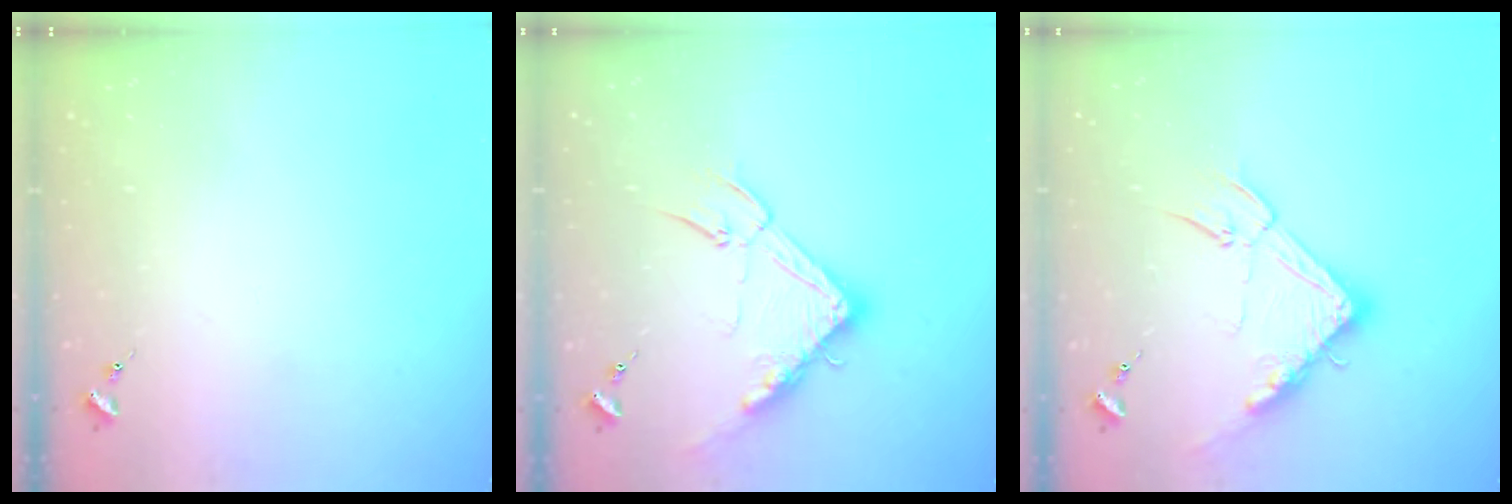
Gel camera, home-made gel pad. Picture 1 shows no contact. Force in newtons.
{"total": 15.6, "press": 15.6, "slide": 0.6}
{"total": 15.2, "press": 15.2, "slide": 0.6}